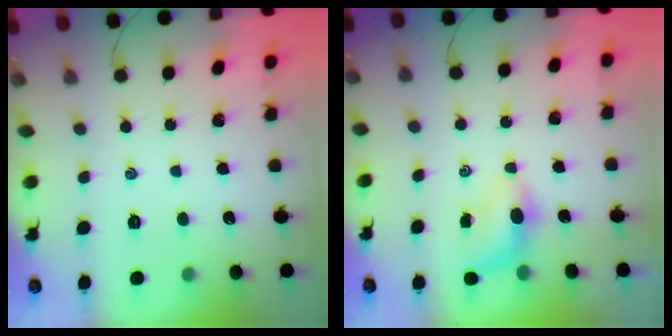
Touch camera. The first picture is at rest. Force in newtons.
{"total": 4.0, "press": 3.9, "slide": 1.0}